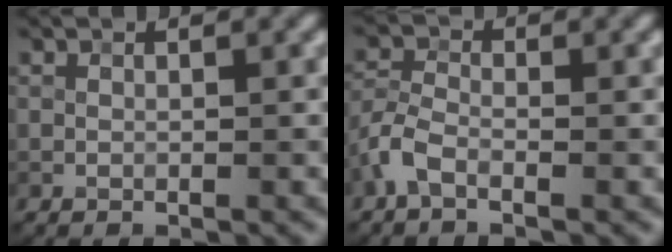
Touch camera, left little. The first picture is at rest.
{"total": 2.5, "force": [-1.6, 1.1, 1.6], "torque": [-0.042, 0.008, -0.046]}